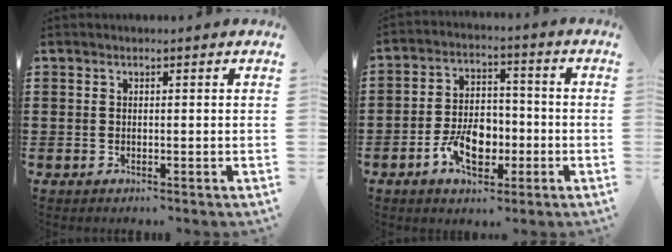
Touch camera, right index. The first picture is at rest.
{"total": 8.1, "force": [-2.9, 5.1, 5.6], "torque": [-0.098, 0.002, -0.055]}